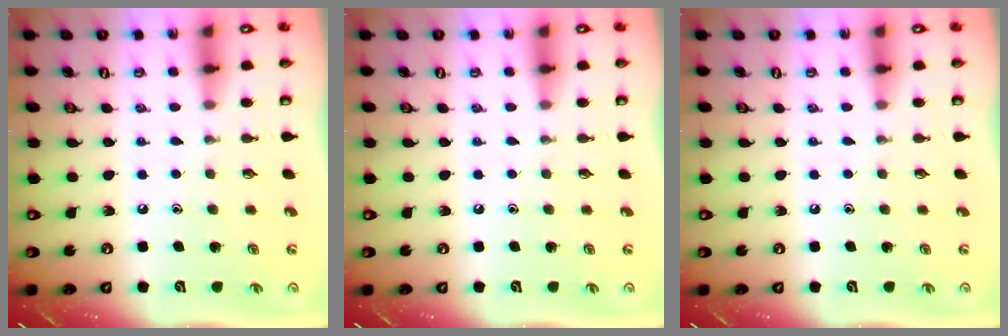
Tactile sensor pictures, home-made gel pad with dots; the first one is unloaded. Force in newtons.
{"total": 0.0}
{"total": 0.0}